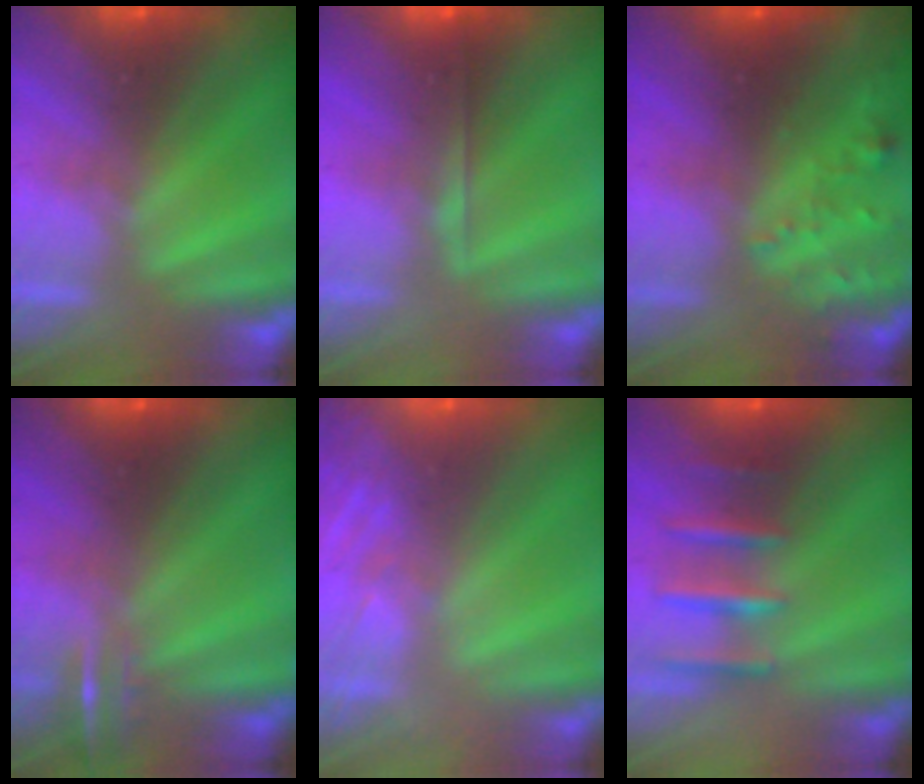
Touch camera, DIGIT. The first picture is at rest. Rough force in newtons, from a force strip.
{"total": 2.6}
{"total": 7.5}
{"total": 4.9}
{"total": 8.3}
{"total": 2.5}